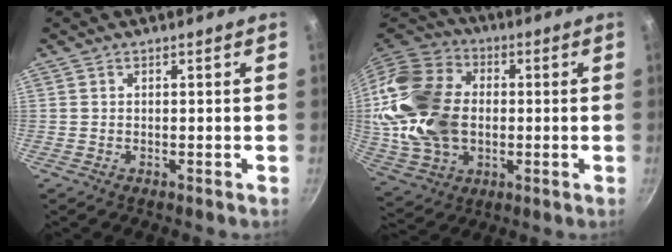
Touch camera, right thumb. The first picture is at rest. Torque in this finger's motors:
{"motor_torque": [1.08, 3.93, 1.88, -0.85, 0.29]}